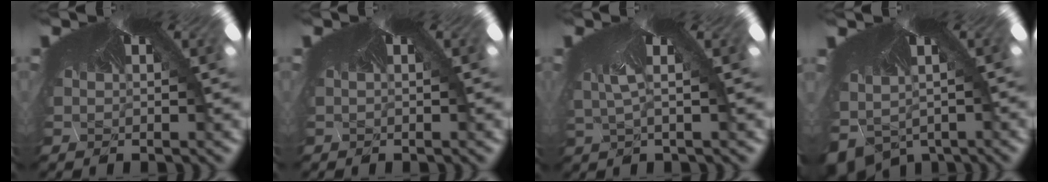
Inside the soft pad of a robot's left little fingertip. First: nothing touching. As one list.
[{"total": 0.0}, {"total": 2.9, "force": [-2.1, -1.9, -0.3], "torque": [-0.002, -0.027, -0.010]}, {"total": 5.8, "force": [-5.8, -0.5, -0.8], "torque": [-0.009, -0.069, -0.065]}]